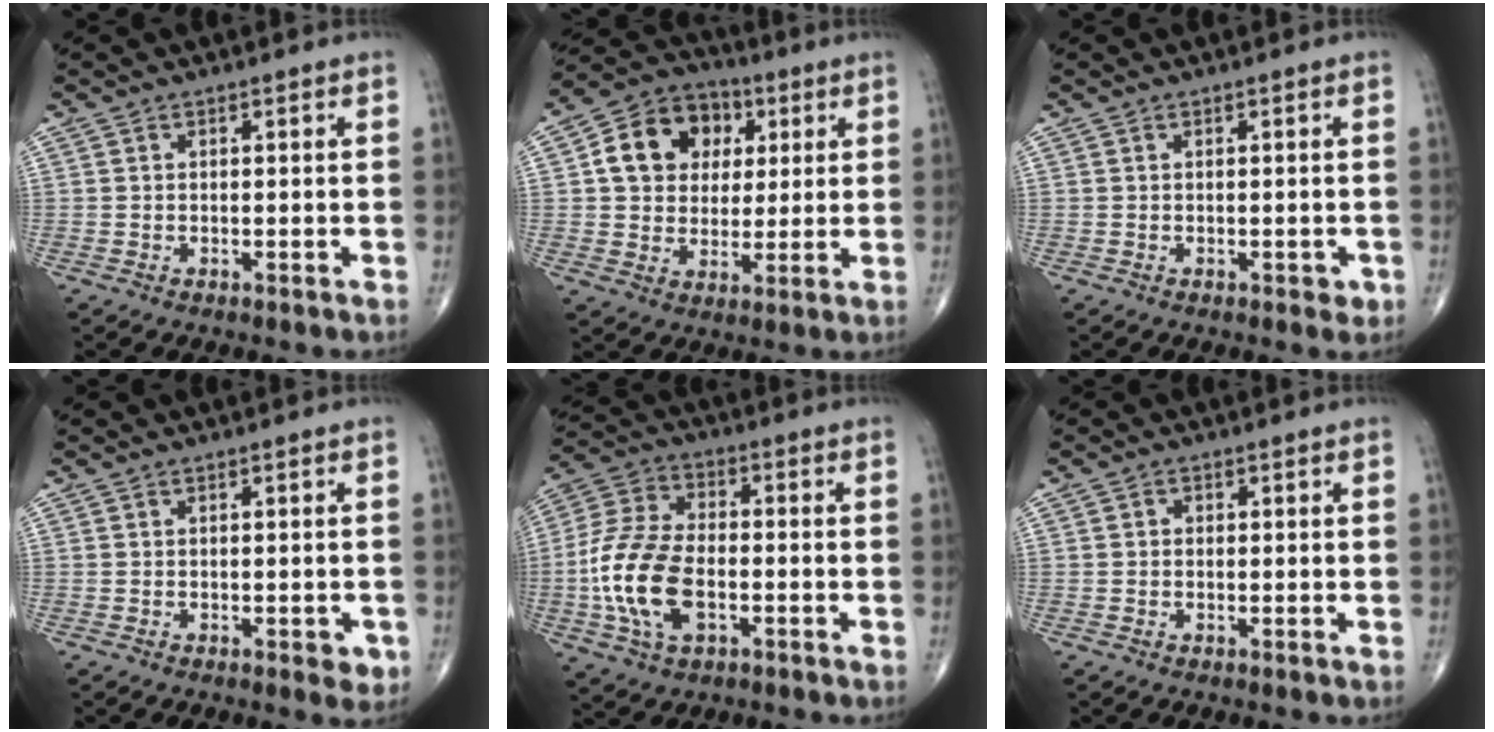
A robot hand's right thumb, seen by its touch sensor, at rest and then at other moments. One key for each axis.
{"total": 13.7, "fx": 3.3, "fy": 11.2, "fz": 7.3, "tx": -0.086, "ty": 0.006, "tz": 0.050}
{"total": 1.4, "fx": -0.3, "fy": 0.8, "fz": 1.1, "tx": -0.003, "ty": 0.001, "tz": -0.003}
{"total": 2.5, "fx": -0.7, "fy": 1.1, "fz": 2.1, "tx": -0.008, "ty": -0.001, "tz": -0.007}
{"total": 15.2, "fx": -3.4, "fy": 8.5, "fz": 12.0, "tx": -0.246, "ty": 0.016, "tz": -0.066}
{"total": 1.0, "fx": 0.2, "fy": 0.9, "fz": 0.4, "tx": -0.002, "ty": 0.004, "tz": 0.000}